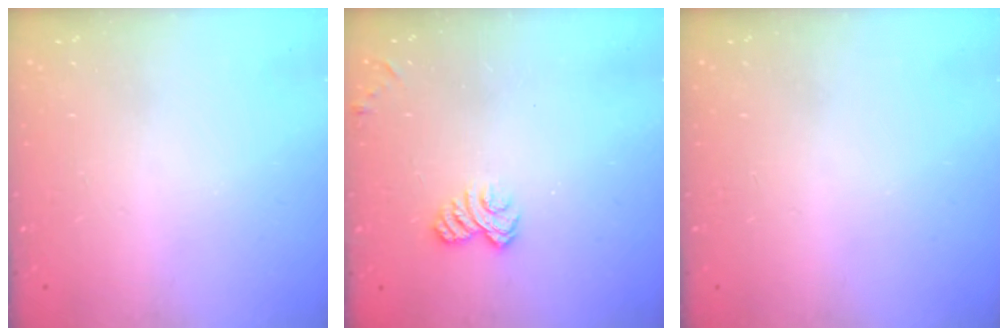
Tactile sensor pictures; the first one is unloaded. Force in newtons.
{"total": 3.4, "press": 3.2, "slide": 1.1}
{"total": 0.0}